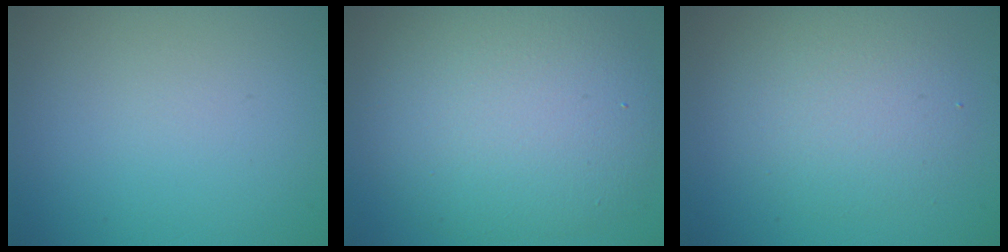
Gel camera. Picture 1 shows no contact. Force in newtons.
{"total": 9.6, "press": 9.6, "slide": 0.5}
{"total": 4.0, "press": 4.0, "slide": 0.3}